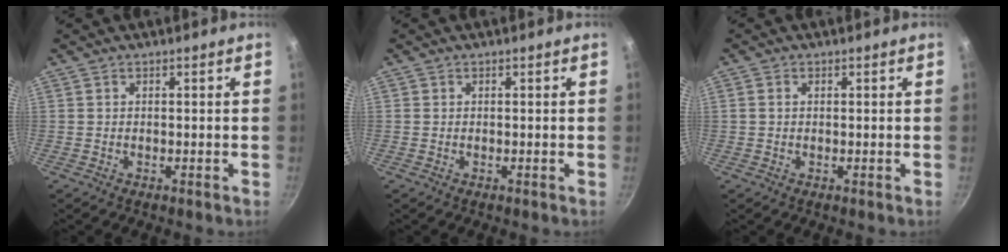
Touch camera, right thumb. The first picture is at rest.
{"total": 0.0}
{"total": 1.1, "force": [0.1, 0.8, 0.6], "torque": [-0.011, 0.004, 0.001]}